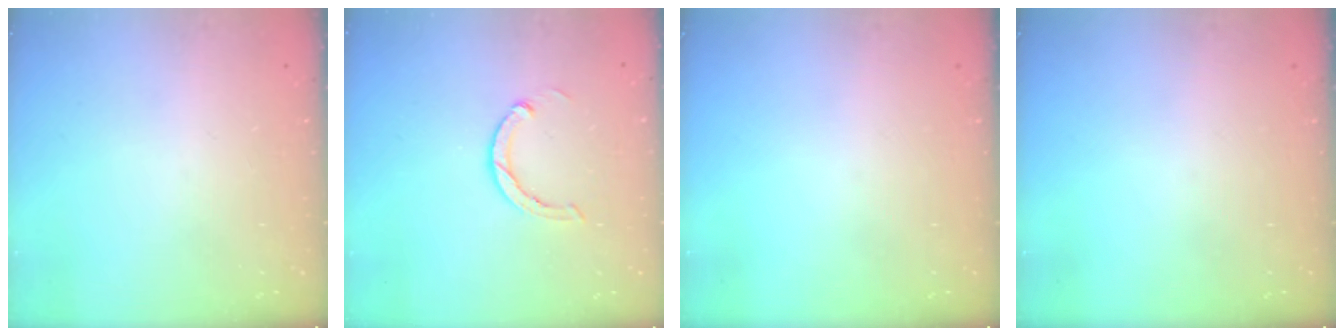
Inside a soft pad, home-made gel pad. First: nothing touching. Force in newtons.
{"total": 3.0, "press": 3.0, "slide": 0.1}
{"total": 0.0}
{"total": 0.0}